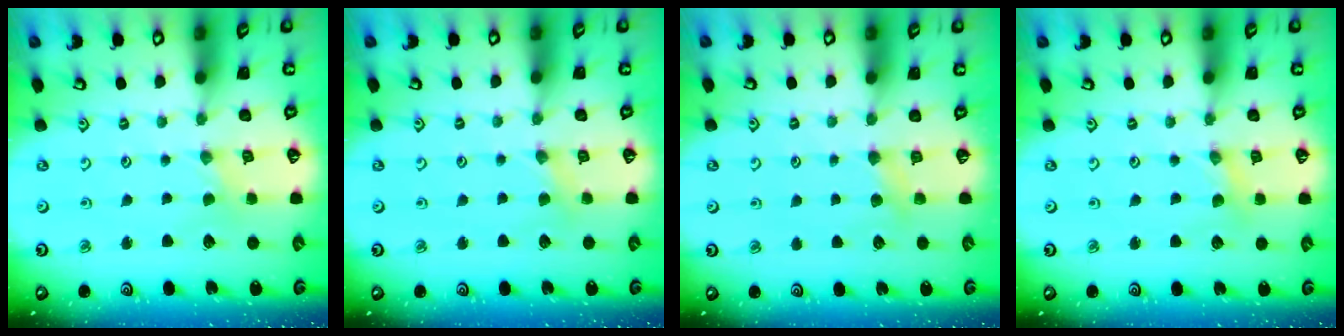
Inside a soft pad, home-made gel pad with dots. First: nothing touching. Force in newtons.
{"total": 2.4, "press": 2.4, "slide": 0.4}
{"total": 3.4, "press": 3.3, "slide": 0.6}
{"total": 1.4, "press": 1.4, "slide": 0.3}